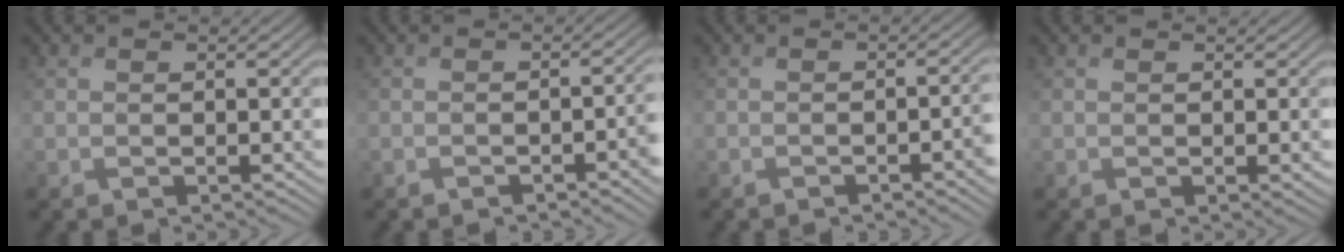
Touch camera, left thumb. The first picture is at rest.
{"total": 2.5, "force": [-1.2, 0.5, 2.2], "torque": [-0.027, 0.006, -0.023]}
{"total": 2.9, "force": [-1.0, 0.7, 2.6], "torque": [-0.030, 0.007, -0.022]}
{"total": 0.9, "force": [0.2, 0.4, 0.8], "torque": [-0.015, -0.004, 0.005]}